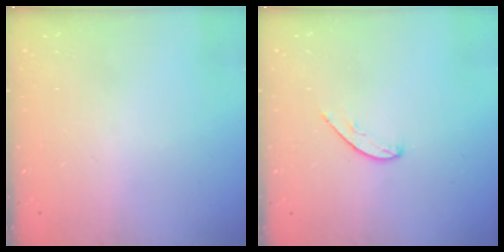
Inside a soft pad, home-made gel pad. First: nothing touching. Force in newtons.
{"total": 5.3, "press": 5.3, "slide": 0.5}